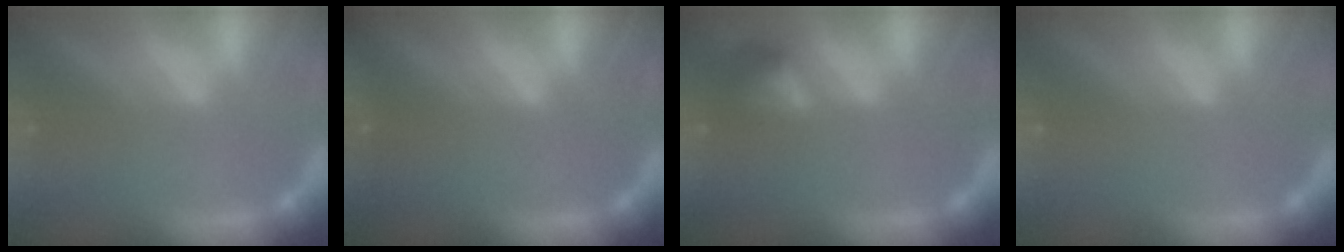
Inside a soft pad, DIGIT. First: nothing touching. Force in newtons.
{"total": 10.0}
{"total": 2.4}
{"total": 0.0}